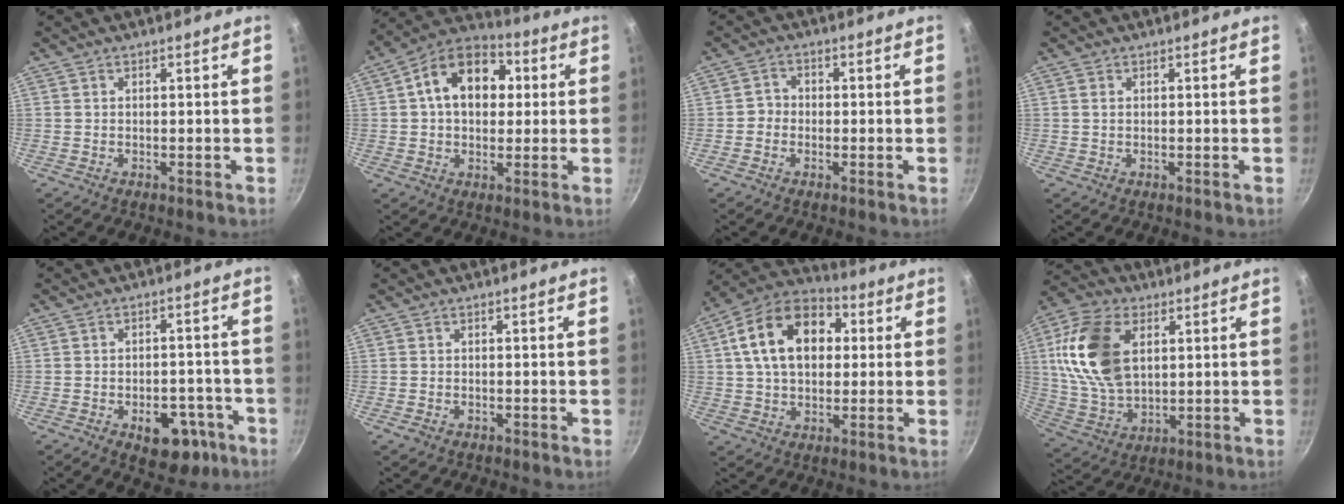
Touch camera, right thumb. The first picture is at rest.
{"total": 15.2, "force": [2.8, 10.7, 10.4], "torque": [-0.128, 0.023, 0.026]}
{"total": 2.8, "force": [-0.8, 2.5, 0.9], "torque": [0.002, 0.013, -0.023]}
{"total": 0.8, "force": [0.2, 0.5, 0.5], "torque": [-0.010, 0.002, 0.004]}
{"total": 10.4, "force": [-4.6, 6.3, 6.8], "torque": [-0.048, 0.026, -0.052]}
{"total": 1.5, "force": [-0.8, 1.0, 0.7], "torque": [-0.014, 0.001, -0.013]}
{"total": 17.7, "force": [3.6, 12.1, 12.5], "torque": [-0.185, 0.026, 0.046]}
{"total": 17.8, "force": [4.4, 11.2, 13.1], "torque": [-0.235, -0.002, 0.089]}